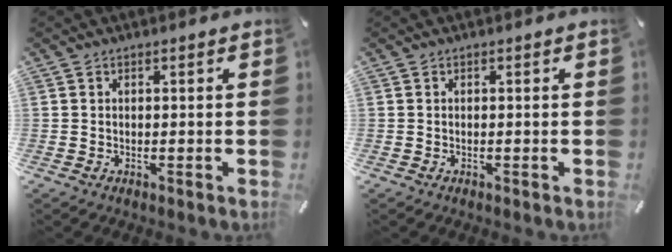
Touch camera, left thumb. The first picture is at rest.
{"total": 0.0}